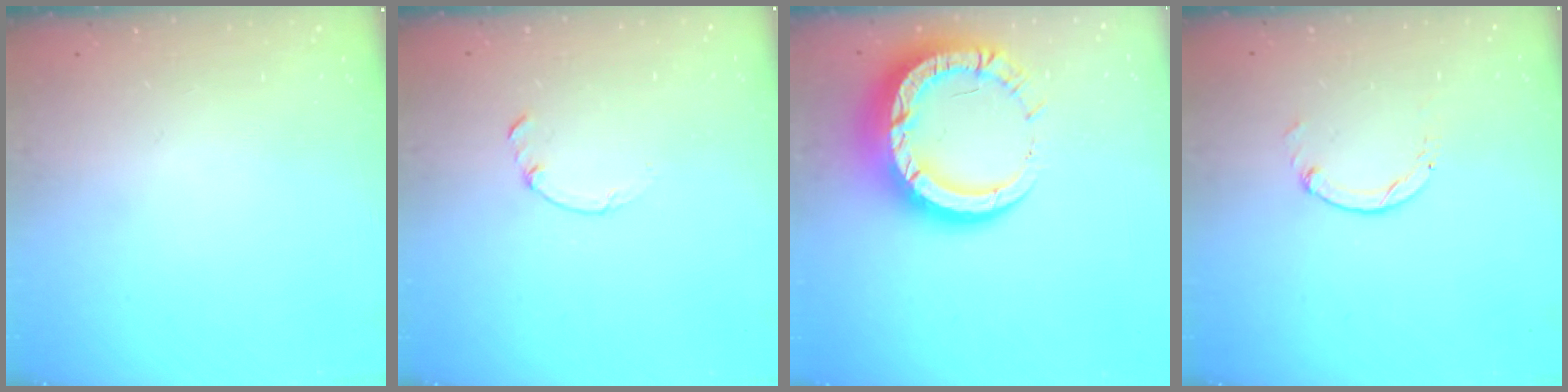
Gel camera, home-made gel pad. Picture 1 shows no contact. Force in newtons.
{"total": 0.0}
{"total": 16.8, "press": 16.7, "slide": 1.7}
{"total": 0.7, "press": 0.7, "slide": 0.2}